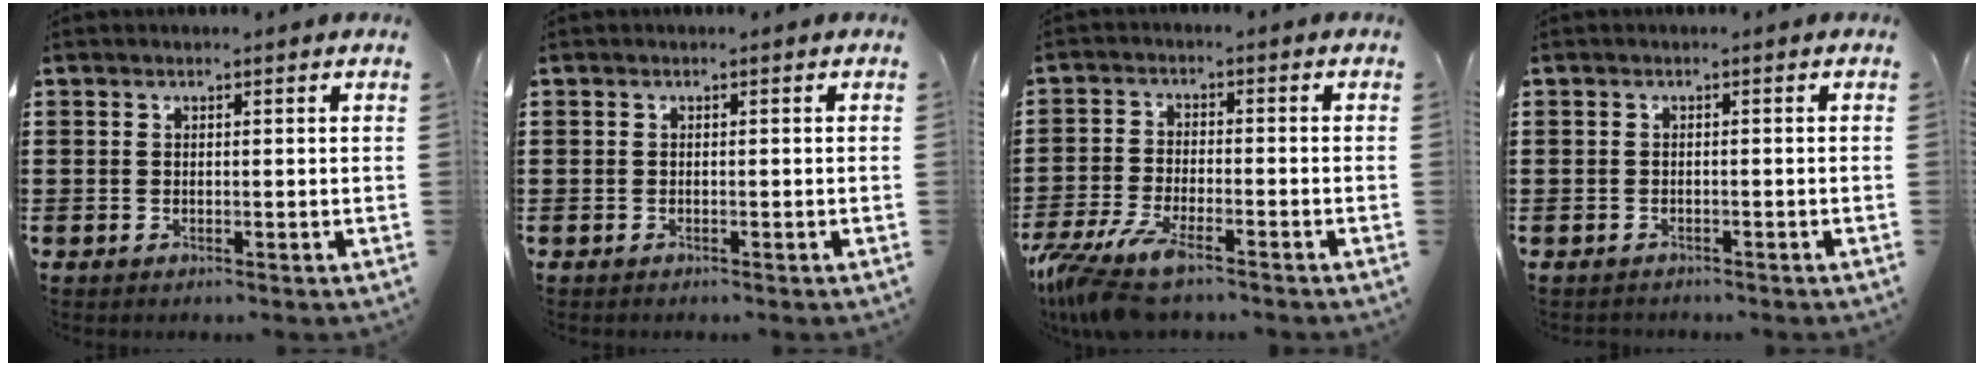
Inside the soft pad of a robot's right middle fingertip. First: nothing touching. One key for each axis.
{"total": 0.0}
{"total": 7.3, "fx": -5.8, "fy": 1.0, "fz": 4.2, "tx": -0.110, "ty": -0.016, "tz": -0.116}
{"total": 0.8, "fx": -0.7, "fy": 0.2, "fz": -0.2, "tx": 0.001, "ty": 0.001, "tz": -0.017}